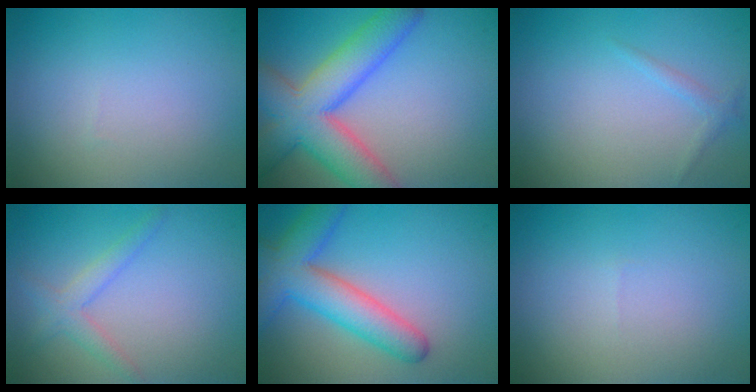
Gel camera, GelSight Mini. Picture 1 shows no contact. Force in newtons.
{"total": 9.2, "press": 9.2, "slide": 0.5}
{"total": 0.9, "press": 0.9, "slide": 0.1}
{"total": 2.1, "press": 2.1, "slide": 0.1}
{"total": 6.5, "press": 6.5, "slide": 0.3}
{"total": 0.0}